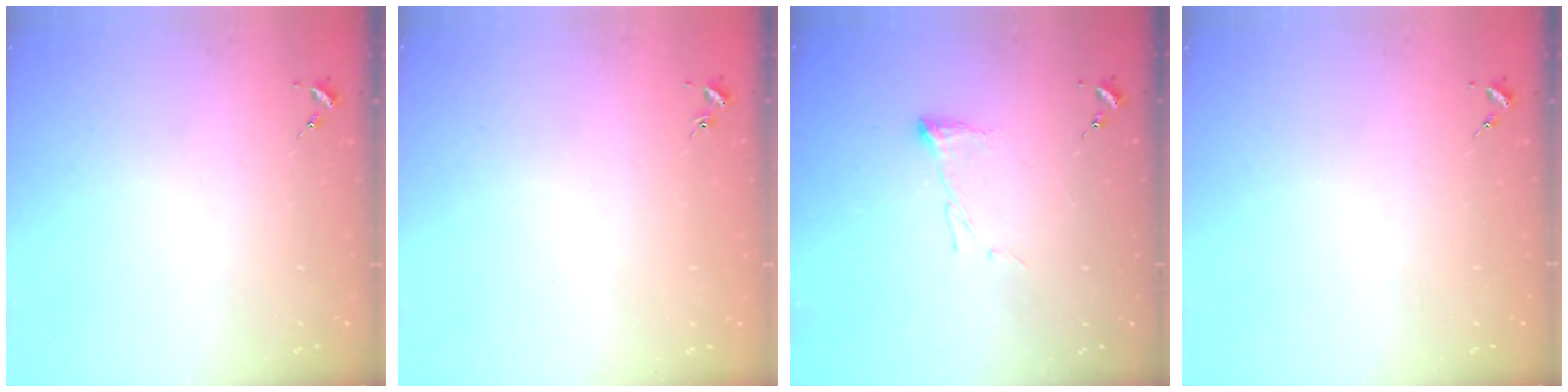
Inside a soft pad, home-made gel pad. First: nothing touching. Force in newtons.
{"total": 0.8, "press": 0.8, "slide": 0.2}
{"total": 5.2, "press": 5.2, "slide": 0.1}
{"total": 0.0}